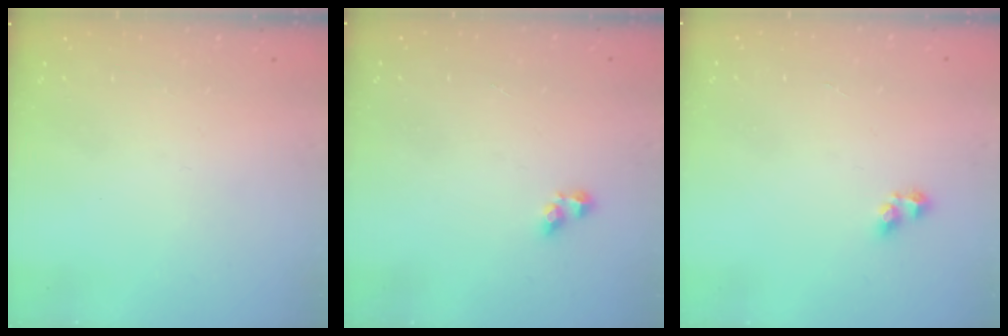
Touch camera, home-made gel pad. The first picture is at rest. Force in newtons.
{"total": 3.0, "press": 3.0, "slide": 0.3}
{"total": 4.0, "press": 3.9, "slide": 0.5}